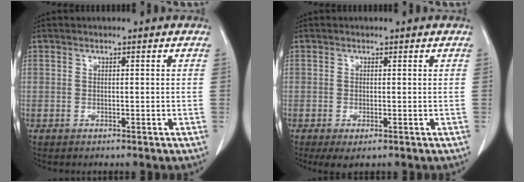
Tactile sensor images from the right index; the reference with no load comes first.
{"total": 2.0, "force": [-0.7, 0.8, 1.7], "torque": [-0.030, -0.003, -0.006]}